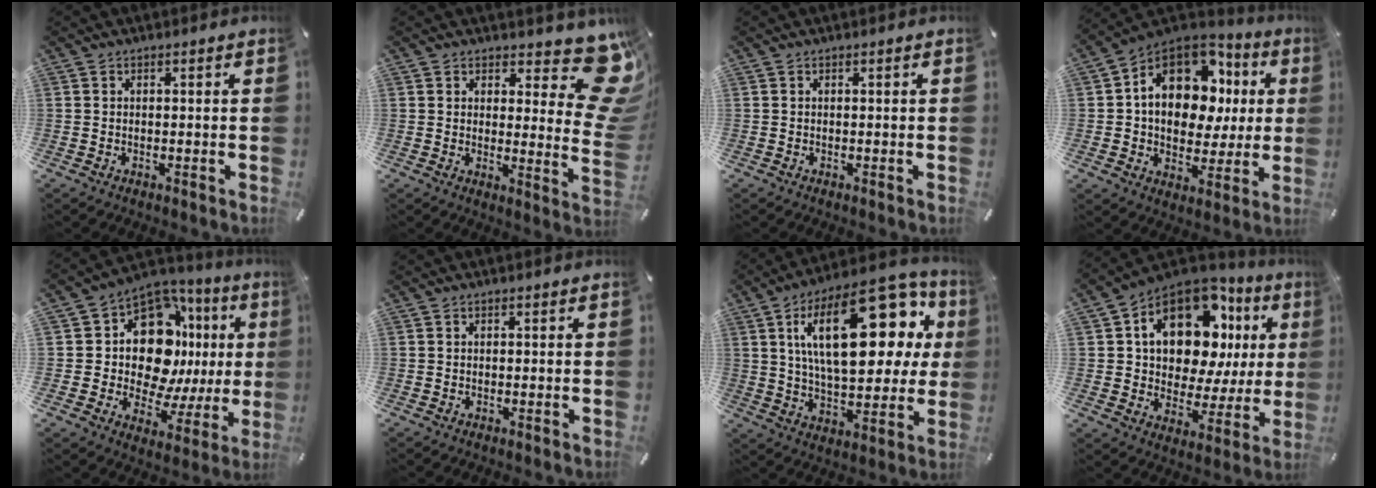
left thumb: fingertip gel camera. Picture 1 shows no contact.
{"total": 13.2, "force": [6.6, 6.2, 9.5], "torque": [-0.097, -0.063, 0.117]}
{"total": 0.0}
{"total": 17.1, "force": [4.4, 12.5, 10.8], "torque": [-0.182, -0.022, 0.078]}
{"total": 15.6, "force": [4.1, 10.9, 10.4], "torque": [-0.168, -0.052, 0.069]}
{"total": 0.0}
{"total": 28.3, "force": [10.0, 13.5, 22.8], "torque": [-0.361, -0.039, 0.158]}
{"total": 17.8, "force": [7.7, 10.7, 12.0], "torque": [-0.189, -0.050, 0.132]}